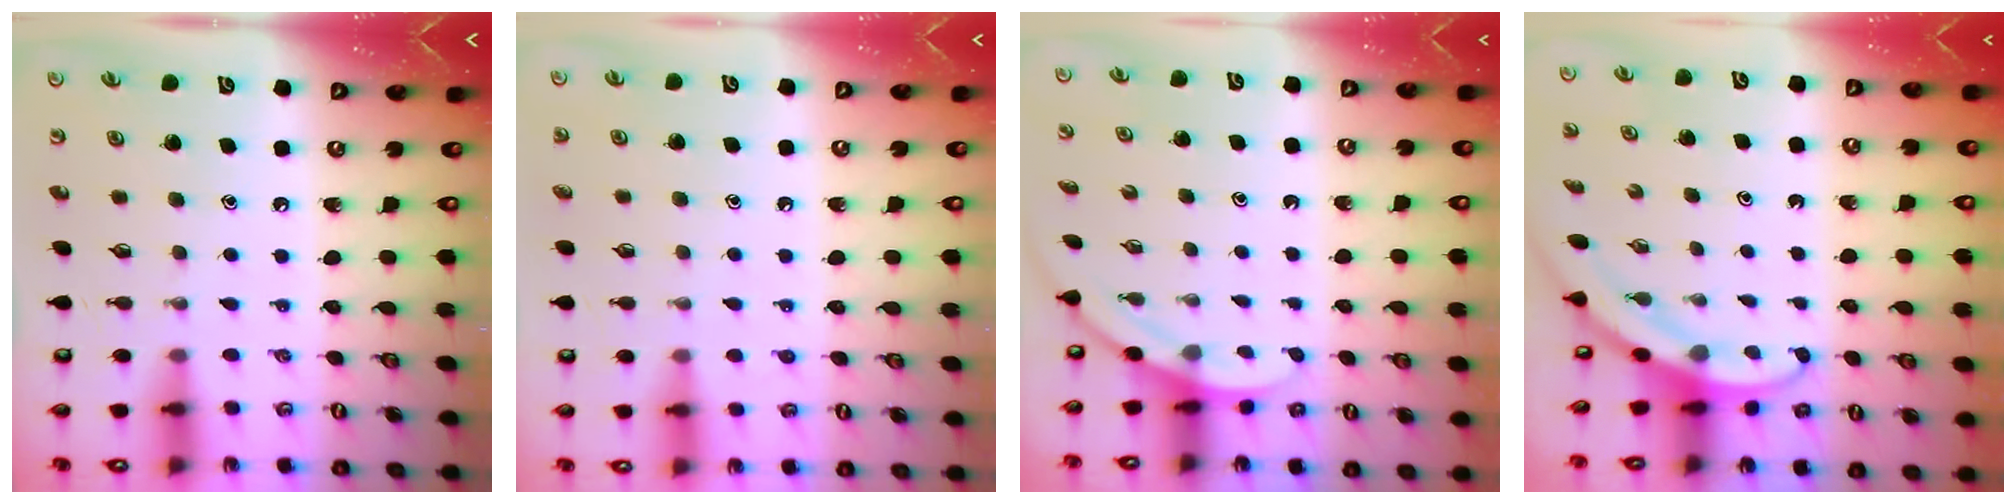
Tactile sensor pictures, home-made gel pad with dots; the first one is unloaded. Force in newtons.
{"total": 3.9, "press": 3.8, "slide": 0.5}
{"total": 2.8, "press": 2.8, "slide": 0.1}
{"total": 3.0, "press": 3.0, "slide": 0.1}